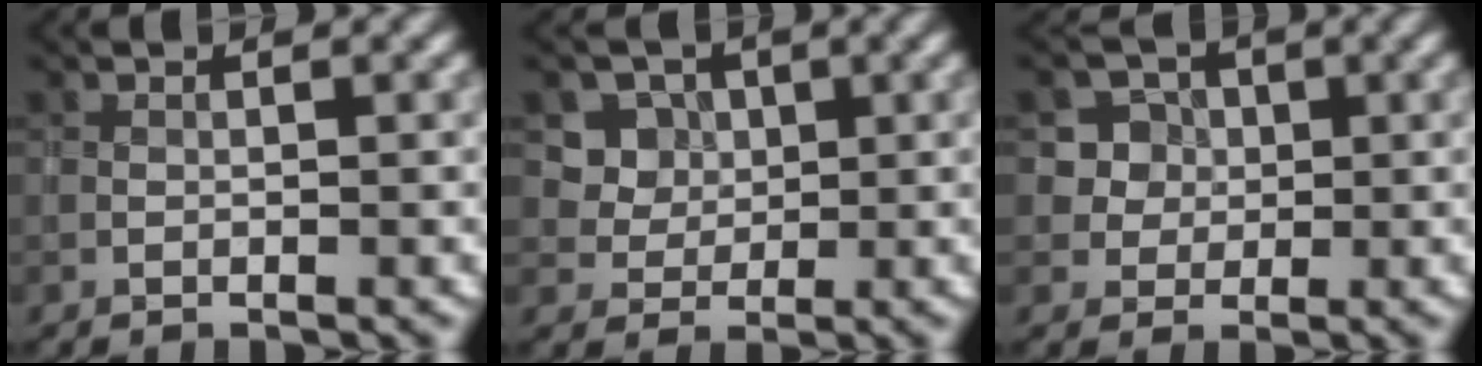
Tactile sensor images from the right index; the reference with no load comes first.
{"total": 4.5, "force": [1.9, 3.8, 1.5], "torque": [-0.031, -0.006, 0.040]}
{"total": 4.6, "force": [1.3, 4.3, 1.1], "torque": [-0.007, 0.017, 0.019]}